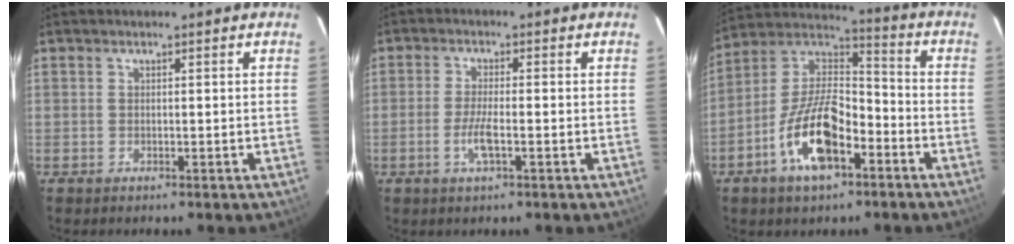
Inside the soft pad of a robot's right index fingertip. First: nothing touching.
{"total": 4.4, "force": [-1.6, 0.7, 4.0], "torque": [-0.082, -0.005, -0.032]}
{"total": 16.0, "force": [-7.4, 7.5, 12.0], "torque": [-0.235, 0.012, -0.135]}